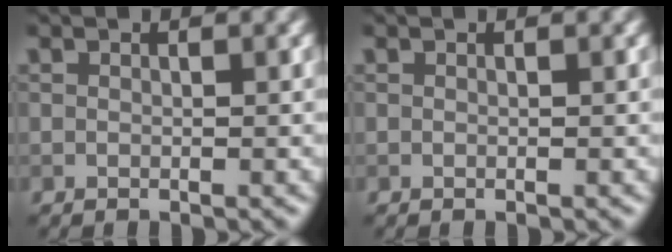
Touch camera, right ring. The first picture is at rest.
{"total": 0.0}